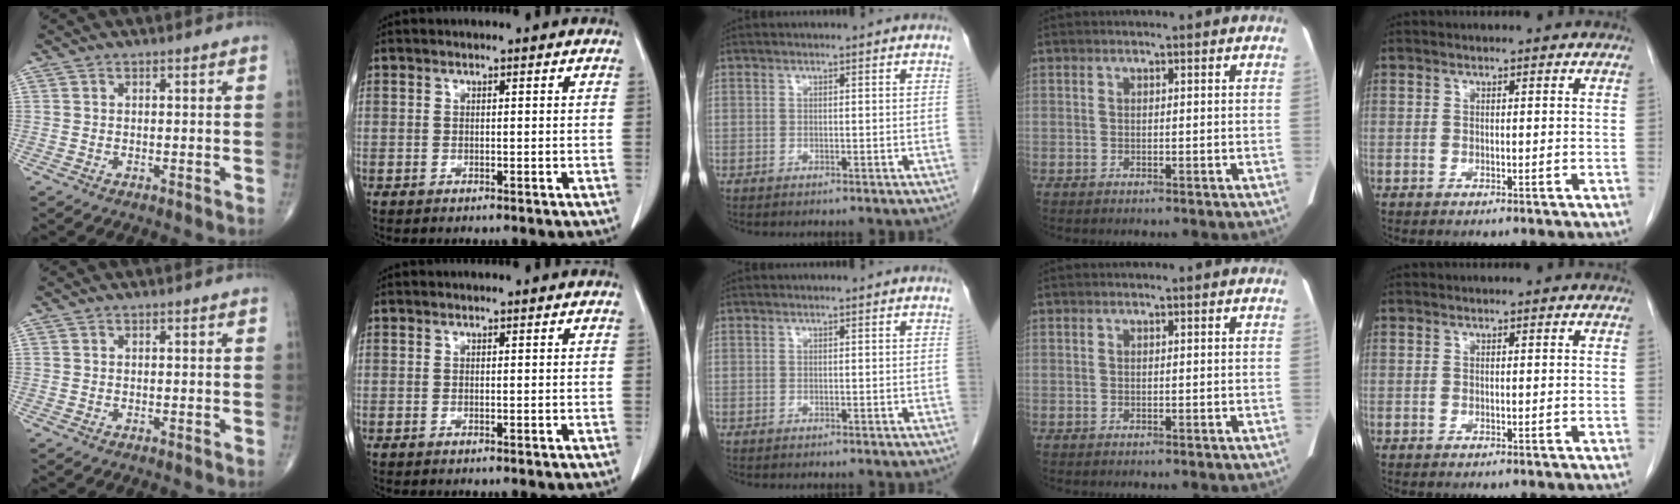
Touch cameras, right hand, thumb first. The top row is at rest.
{}